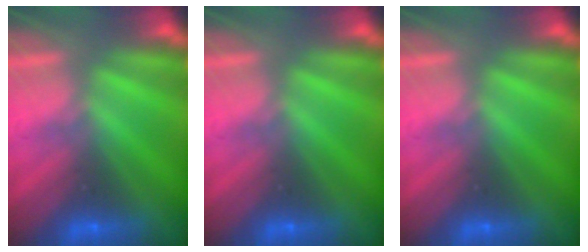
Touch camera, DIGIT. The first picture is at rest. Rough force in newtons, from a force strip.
{"total": 0.0}
{"total": 0.0}